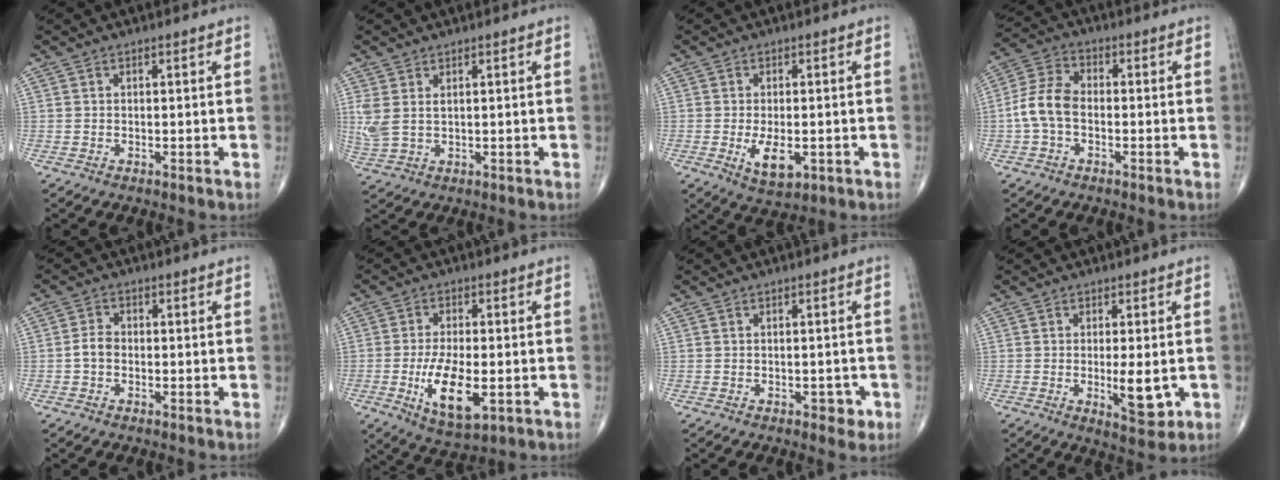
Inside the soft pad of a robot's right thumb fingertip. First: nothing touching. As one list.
[{"total": 4.5, "force": [1.3, 2.4, 3.5], "torque": [-0.100, 0.001, 0.036]}, {"total": 6.1, "force": [-1.5, 3.1, 5.1], "torque": [-0.081, -0.010, -0.017]}, {"total": 7.6, "force": [-1.4, 4.8, 5.8], "torque": [-0.120, 0.025, -0.038]}, {"total": 2.0, "force": [-0.5, 1.4, 1.3], "torque": [-0.021, 0.006, -0.014]}, {"total": 11.1, "force": [-2.7, 4.8, 9.6], "torque": [-0.167, -0.009, -0.039]}, {"total": 2.7, "force": [-1.1, 1.6, 1.9], "torque": [-0.010, 0.006, -0.012]}, {"total": 6.5, "force": [-1.0, 2.3, 6.1], "torque": [-0.083, -0.014, -0.008]}]